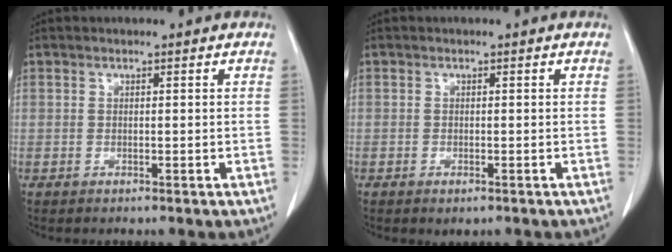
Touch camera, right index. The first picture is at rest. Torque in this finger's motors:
{"motor_torque": [0.28, -0.25, 0.07, 0.00]}